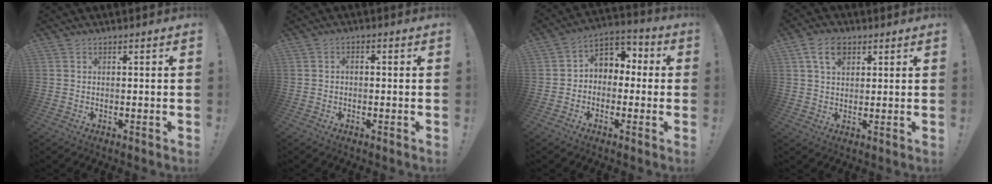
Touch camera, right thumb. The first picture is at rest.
{"total": 1.5, "force": [-1.0, 0.6, 0.8], "torque": [-0.017, 0.008, -0.018]}
{"total": 6.5, "force": [-0.3, 5.9, 2.8], "torque": [-0.046, 0.011, 0.002]}
{"total": 7.6, "force": [3.4, 4.8, 4.8], "torque": [-0.083, 0.002, 0.065]}